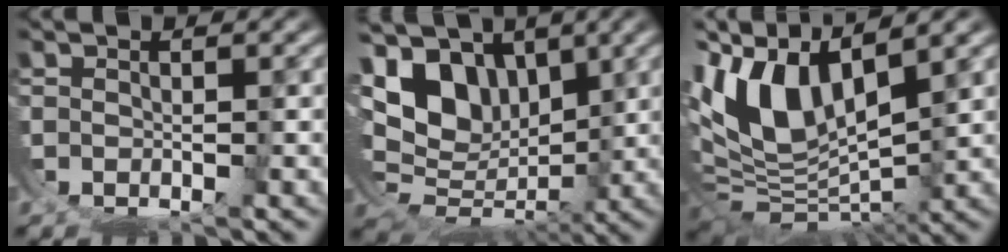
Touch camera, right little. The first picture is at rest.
{"total": 12.7, "force": [0.7, 9.5, 8.3], "torque": [-0.169, -0.047, 0.027]}
{"total": 13.2, "force": [0.9, 8.7, 10.0], "torque": [-0.212, -0.032, 0.026]}